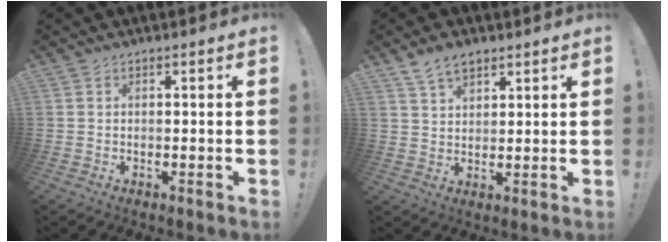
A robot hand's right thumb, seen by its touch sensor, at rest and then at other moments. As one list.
[{"total": 6.2, "force": [4.4, 3.3, 2.7], "torque": [-0.051, -0.014, 0.085]}]